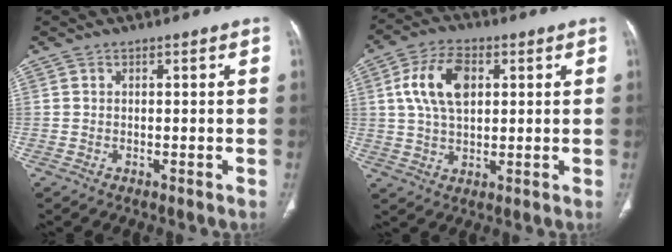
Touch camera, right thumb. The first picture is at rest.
{"total": 10.8, "force": [2.7, 6.4, 8.3], "torque": [-0.153, 0.006, 0.048]}